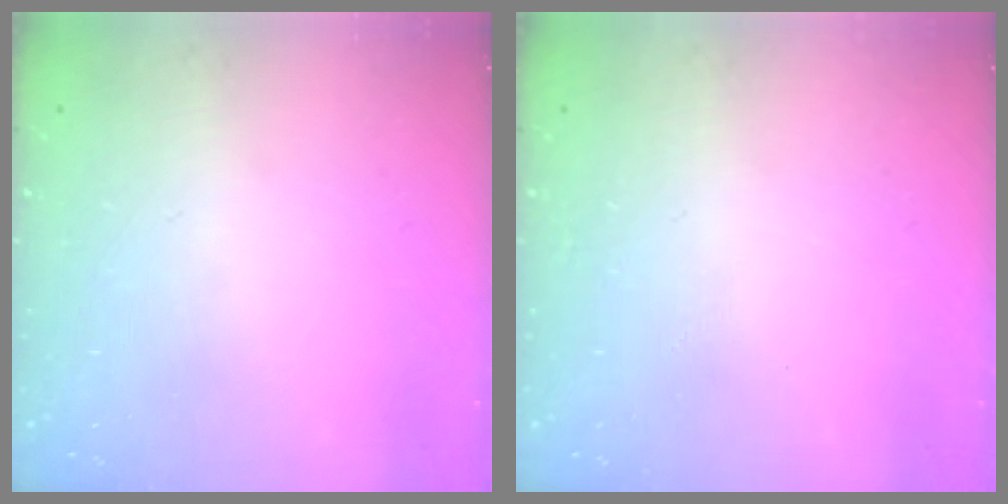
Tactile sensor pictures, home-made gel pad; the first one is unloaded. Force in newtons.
{"total": 0.0}